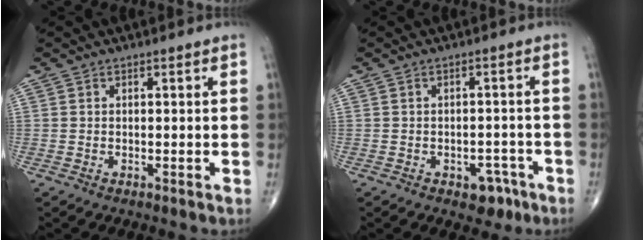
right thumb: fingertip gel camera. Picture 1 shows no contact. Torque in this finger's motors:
{"motor_torque": [2.77, 2.24, 0.50, -0.20, 0.02]}